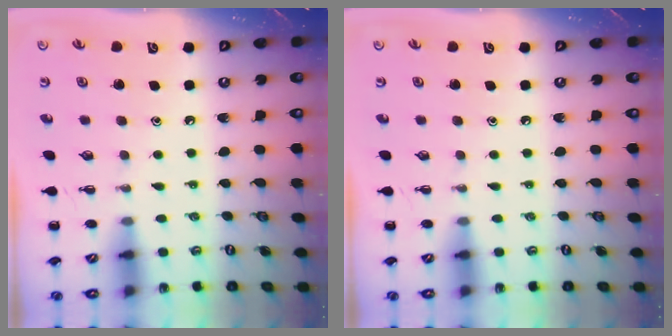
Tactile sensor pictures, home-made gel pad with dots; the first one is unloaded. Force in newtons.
{"total": 0.0}